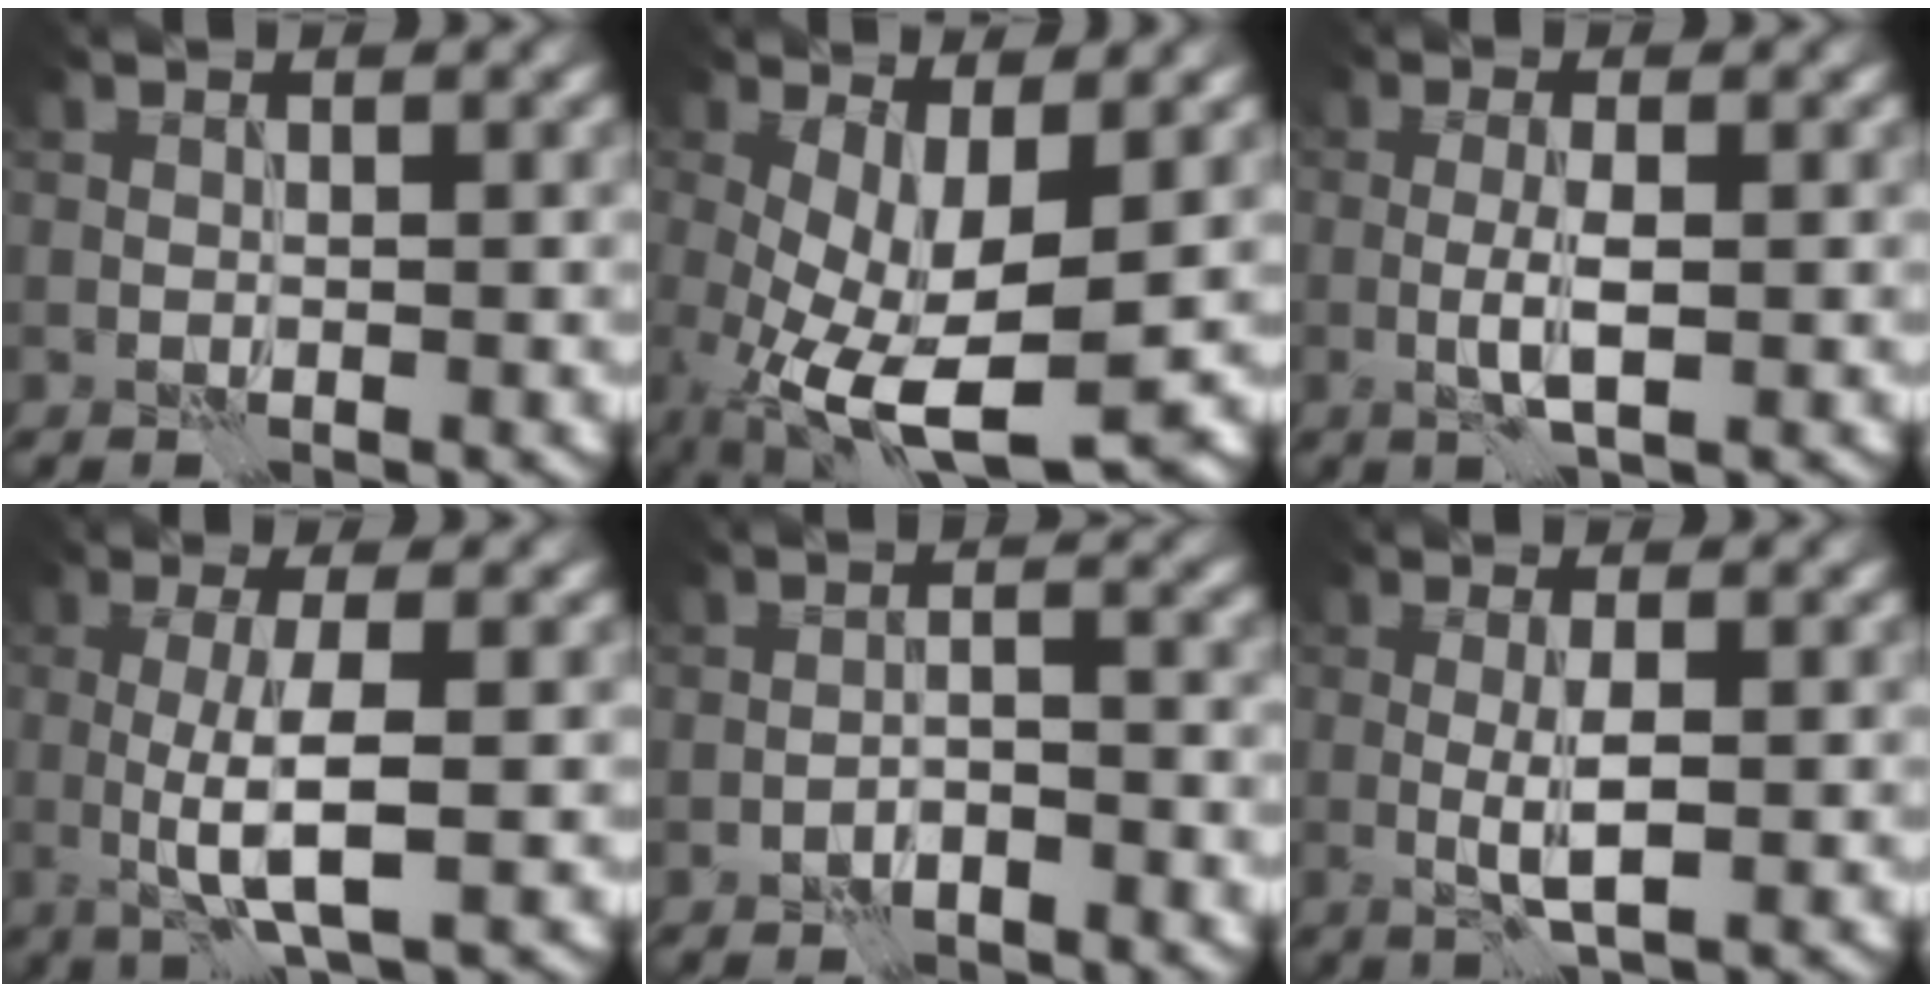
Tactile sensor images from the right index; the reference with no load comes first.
{"total": 9.0, "force": [-2.3, 3.4, 8.0], "torque": [-0.166, -0.021, -0.031]}
{"total": 2.5, "force": [-0.5, 0.4, 2.4], "torque": [-0.050, -0.002, -0.011]}
{"total": 4.8, "force": [-0.4, 0.8, 4.7], "torque": [-0.087, -0.004, -0.009]}
{"total": 2.2, "force": [-1.9, 0.5, 1.1], "torque": [-0.016, 0.008, -0.038]}
{"total": 2.7, "force": [-0.4, 0.3, 2.6], "torque": [-0.052, -0.003, -0.006]}